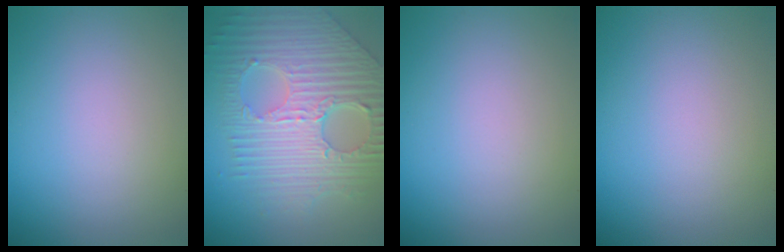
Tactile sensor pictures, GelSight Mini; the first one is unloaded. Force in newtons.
{"total": 9.1, "press": 6.3, "slide": 6.6}
{"total": 0.0}
{"total": 0.0}